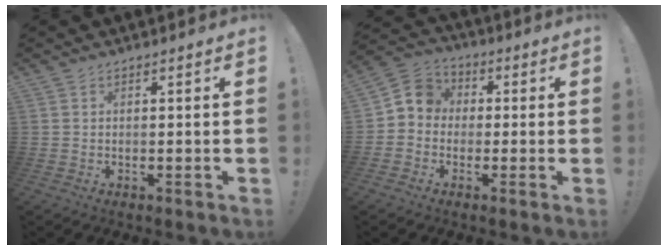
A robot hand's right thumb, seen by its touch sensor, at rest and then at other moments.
{"total": 7.5, "force": [-0.4, 6.9, 3.0], "torque": [-0.051, 0.019, -0.003]}